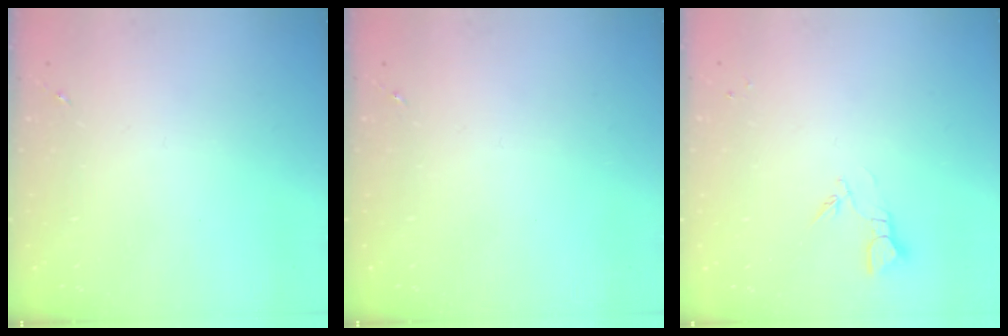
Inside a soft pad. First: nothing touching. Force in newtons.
{"total": 0.0}
{"total": 3.2, "press": 3.1, "slide": 0.3}